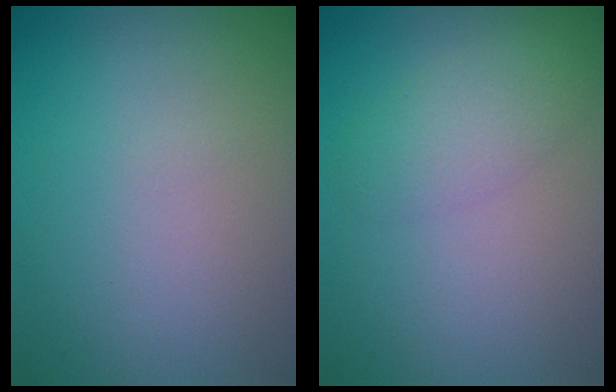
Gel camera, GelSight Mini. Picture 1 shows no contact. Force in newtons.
{"total": 2.4, "press": 2.4, "slide": 0.0}